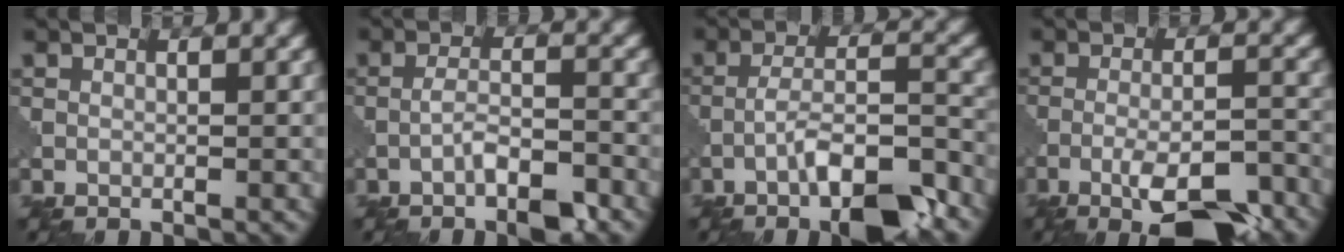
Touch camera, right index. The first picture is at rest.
{"total": 3.9, "force": [-2.4, 1.0, 2.9], "torque": [-0.058, 0.004, -0.047]}
{"total": 7.7, "force": [-4.5, 1.8, 5.9], "torque": [-0.105, 0.006, -0.080]}
{"total": 8.1, "force": [-5.0, 2.0, 6.0], "torque": [-0.094, -0.003, -0.081]}